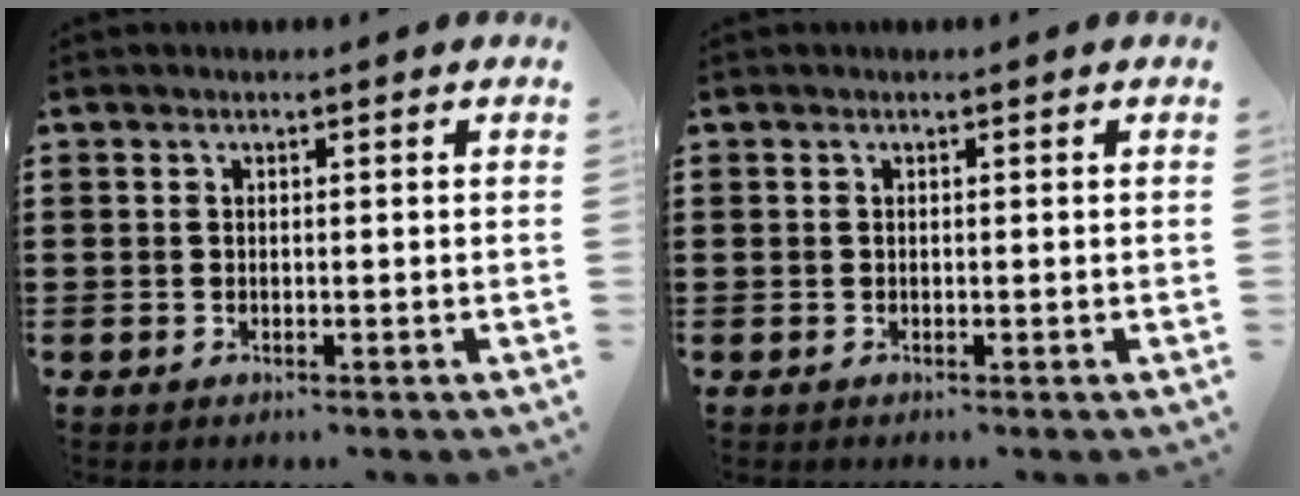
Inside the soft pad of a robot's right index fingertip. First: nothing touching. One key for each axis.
{"total": 0.0}